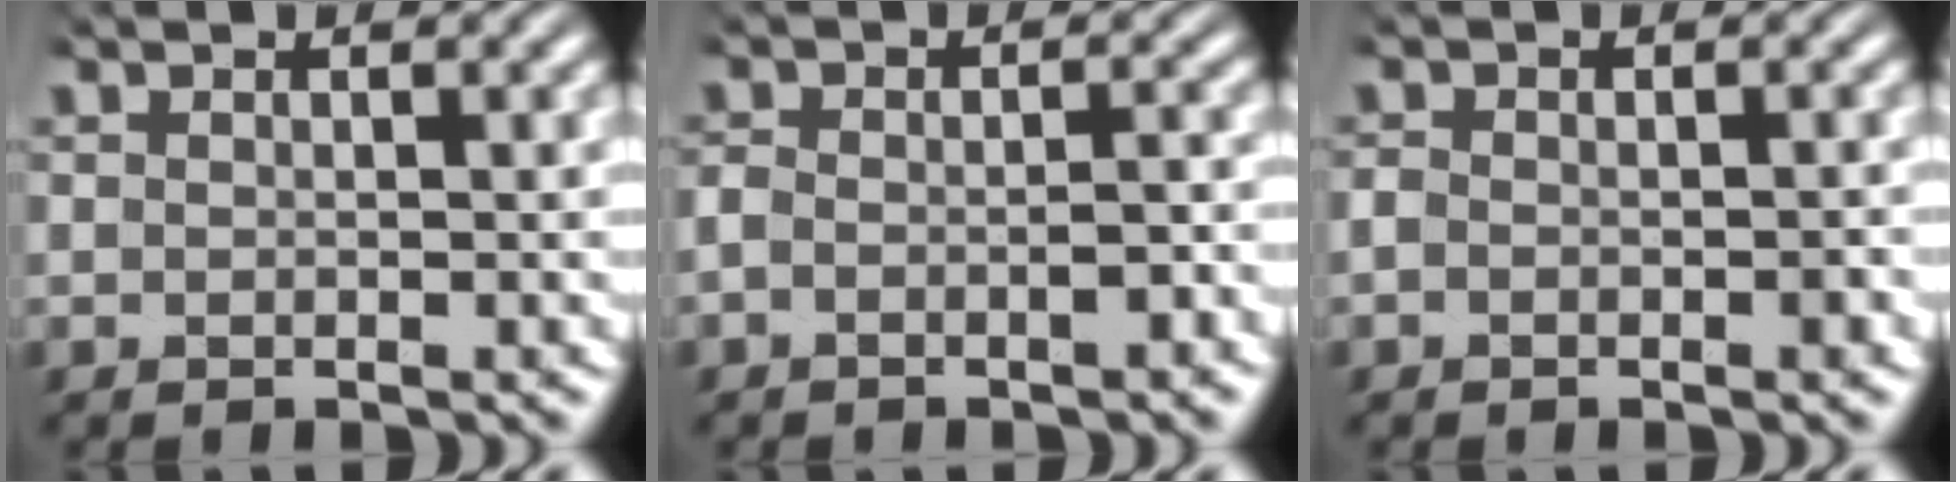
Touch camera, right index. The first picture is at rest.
{"total": 2.3, "force": [-1.5, 1.3, 1.1], "torque": [-0.026, 0.001, -0.031]}
{"total": 1.5, "force": [-0.9, 1.0, 0.6], "torque": [-0.017, -0.001, -0.019]}